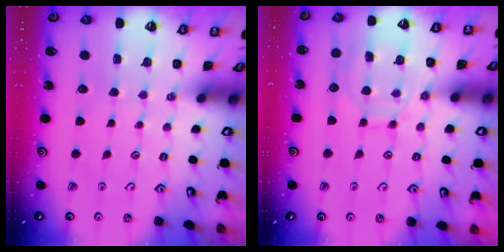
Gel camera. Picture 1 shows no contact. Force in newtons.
{"total": 11.7, "press": 11.7, "slide": 1.1}